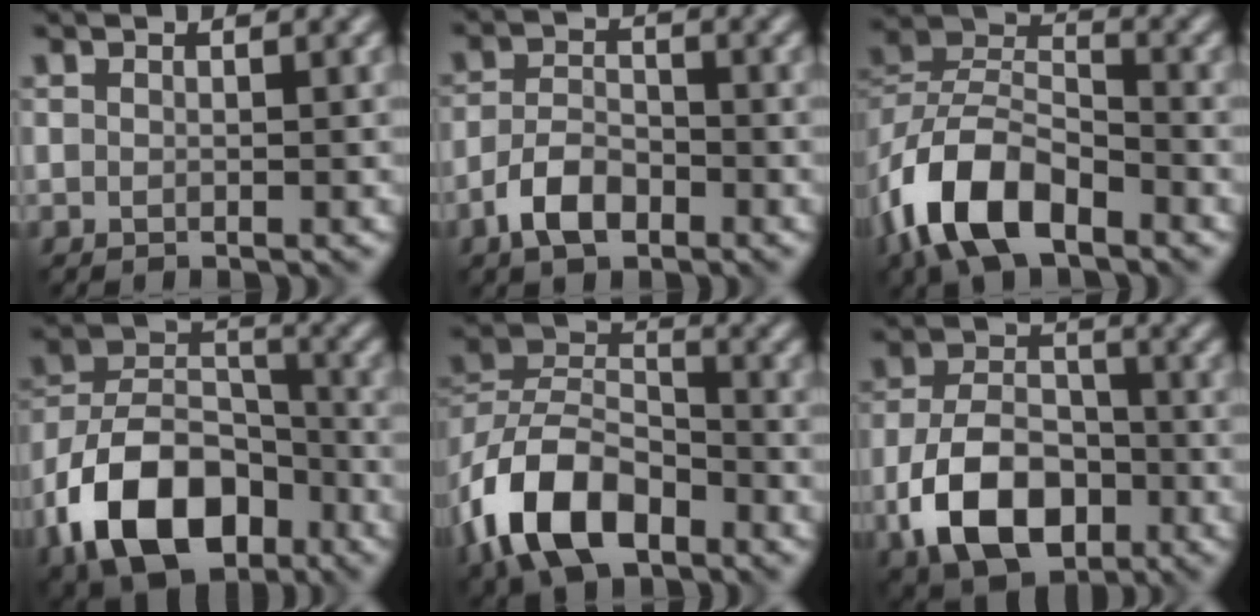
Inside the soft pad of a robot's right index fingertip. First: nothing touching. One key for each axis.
{"total": 3.8, "fx": -2.2, "fy": 2.0, "fz": 2.3, "tx": -0.039, "ty": 0.008, "tz": -0.047}
{"total": 8.6, "fx": -4.5, "fy": 4.8, "fz": 5.5, "tx": -0.100, "ty": 0.012, "tz": -0.095}
{"total": 11.6, "fx": -5.8, "fy": 7.2, "fz": 7.0, "tx": -0.127, "ty": 0.011, "tz": -0.117}
{"total": 9.5, "fx": -4.9, "fy": 5.6, "fz": 5.9, "tx": -0.111, "ty": 0.013, "tz": -0.106}
{"total": 9.1, "fx": -3.8, "fy": 5.8, "fz": 5.8, "tx": -0.112, "ty": 0.004, "tz": -0.073}